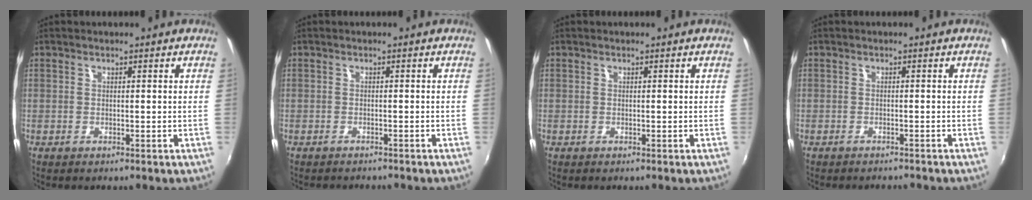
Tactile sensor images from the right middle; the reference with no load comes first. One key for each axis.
{"total": 2.6, "fx": -2.4, "fy": 0.5, "fz": 0.6, "tx": -0.019, "ty": -0.013, "tz": -0.039}
{"total": 0.0}
{"total": 2.9, "fx": -2.8, "fy": 0.6, "fz": 0.8, "tx": -0.024, "ty": -0.013, "tz": -0.043}